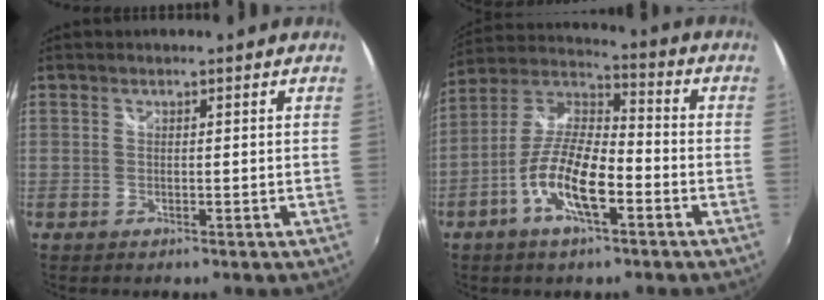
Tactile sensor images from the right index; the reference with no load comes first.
{"total": 12.7, "force": [-5.4, 4.3, 10.7], "torque": [-0.217, -0.002, -0.105]}